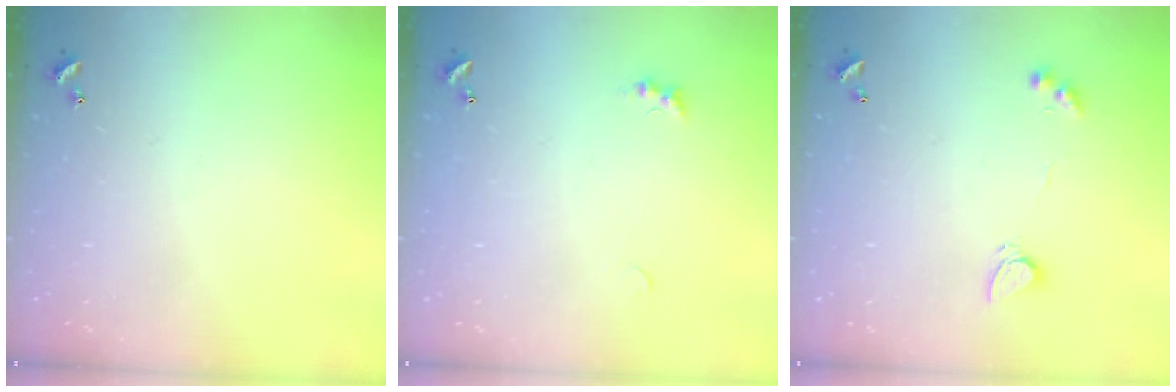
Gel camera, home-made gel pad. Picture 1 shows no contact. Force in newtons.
{"total": 1.4, "press": 1.3, "slide": 0.5}
{"total": 3.1, "press": 3.1, "slide": 0.6}